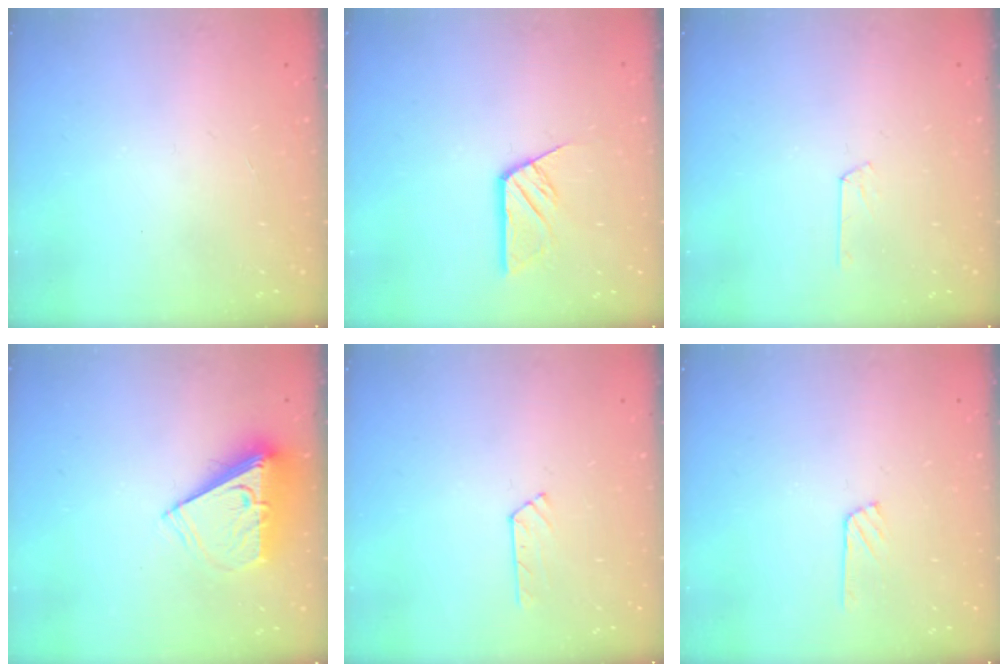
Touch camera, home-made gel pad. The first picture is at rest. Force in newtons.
{"total": 7.9, "press": 7.9, "slide": 0.7}
{"total": 2.9, "press": 2.9, "slide": 0.3}
{"total": 7.1, "press": 7.0, "slide": 1.0}
{"total": 3.6, "press": 3.6, "slide": 0.4}
{"total": 6.3, "press": 6.3, "slide": 0.7}